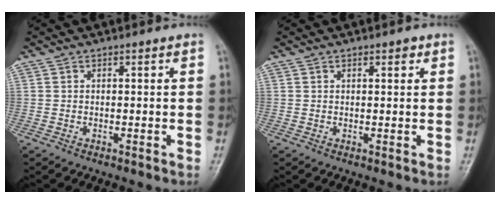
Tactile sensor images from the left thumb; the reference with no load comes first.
{"total": 1.7, "force": [1.0, 0.7, 1.3], "torque": [-0.012, -0.001, 0.012]}